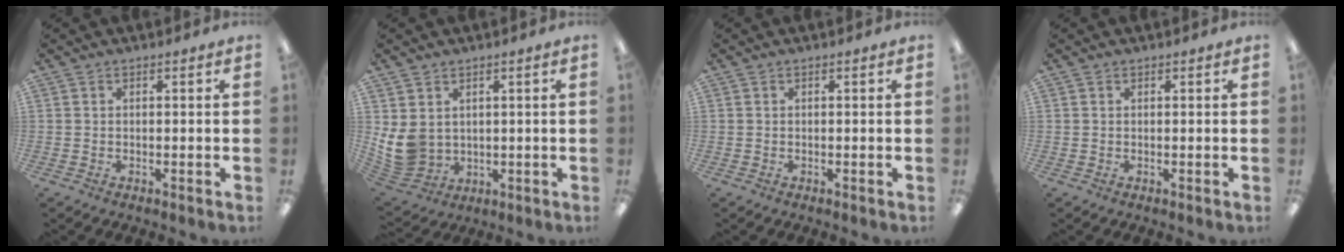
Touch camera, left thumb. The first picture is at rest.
{"total": 8.6, "force": [1.9, 7.1, 4.3], "torque": [-0.112, -0.012, 0.042]}
{"total": 0.0}
{"total": 0.0}